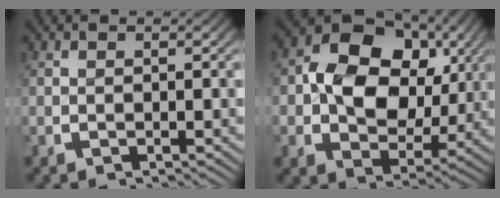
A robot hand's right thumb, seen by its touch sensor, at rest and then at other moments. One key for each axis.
{"total": 11.4, "fx": 1.0, "fy": 8.4, "fz": 7.7, "tx": -0.152, "ty": -0.023, "tz": 0.018}